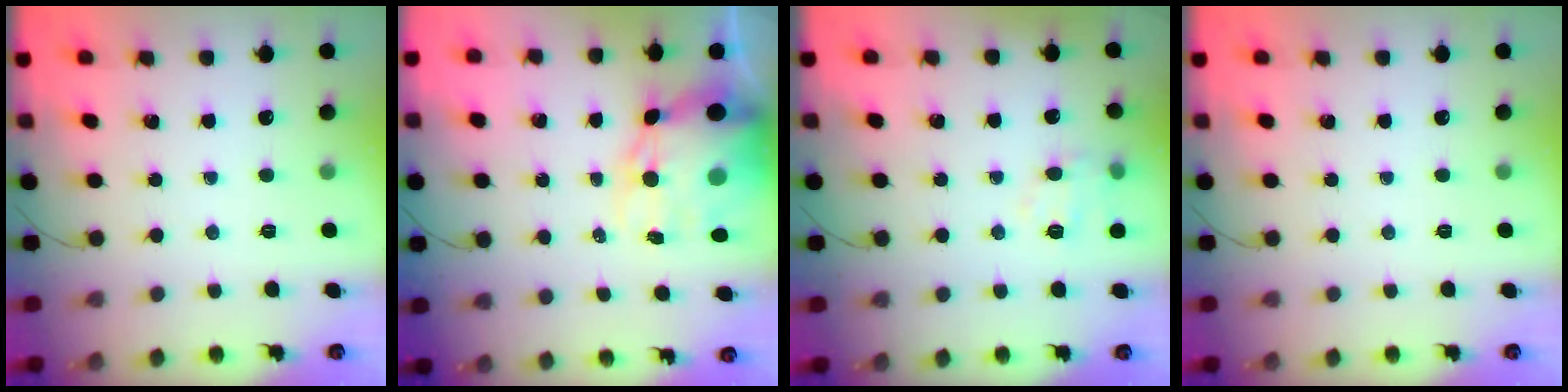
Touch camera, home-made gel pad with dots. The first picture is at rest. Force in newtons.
{"total": 15.9, "press": 15.4, "slide": 3.8}
{"total": 8.9, "press": 8.8, "slide": 1.4}
{"total": 0.0}